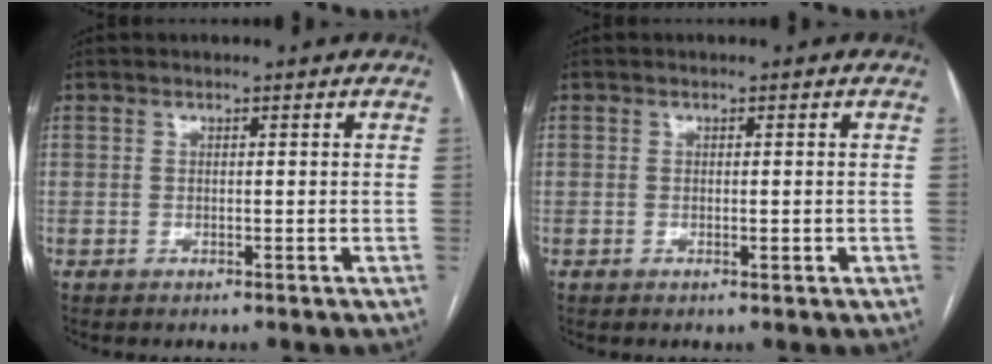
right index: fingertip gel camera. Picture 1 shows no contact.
{"total": 1.0, "force": [-0.3, 0.3, 0.9], "torque": [-0.011, -0.001, -0.002]}